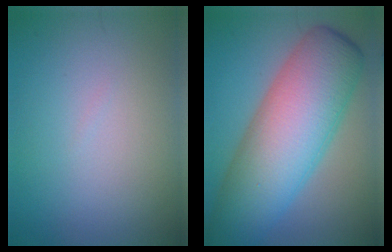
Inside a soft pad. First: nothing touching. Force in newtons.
{"total": 12.4, "press": 12.4, "slide": 0.2}